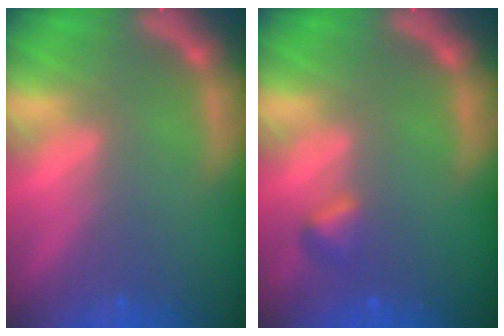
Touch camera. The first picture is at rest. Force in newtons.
{"total": 1.4}